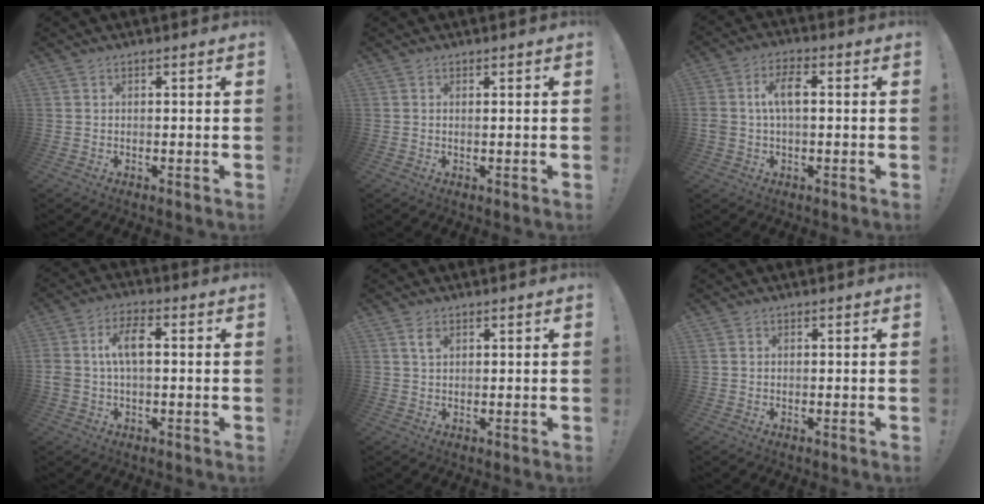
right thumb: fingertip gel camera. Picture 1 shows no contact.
{"total": 0.7, "force": [0.6, -0.2, 0.4], "torque": [0.008, -0.006, 0.008]}
{"total": 7.4, "force": [0.7, 3.8, 6.3], "torque": [-0.116, 0.014, 0.011]}
{"total": 8.1, "force": [0.8, 4.1, 7.0], "torque": [-0.127, 0.012, 0.013]}
{"total": 2.8, "force": [1.5, 1.4, 1.9], "torque": [-0.032, -0.002, 0.025]}
{"total": 0.7, "force": [0.2, 0.7, 0.2], "torque": [-0.008, 0.006, 0.005]}